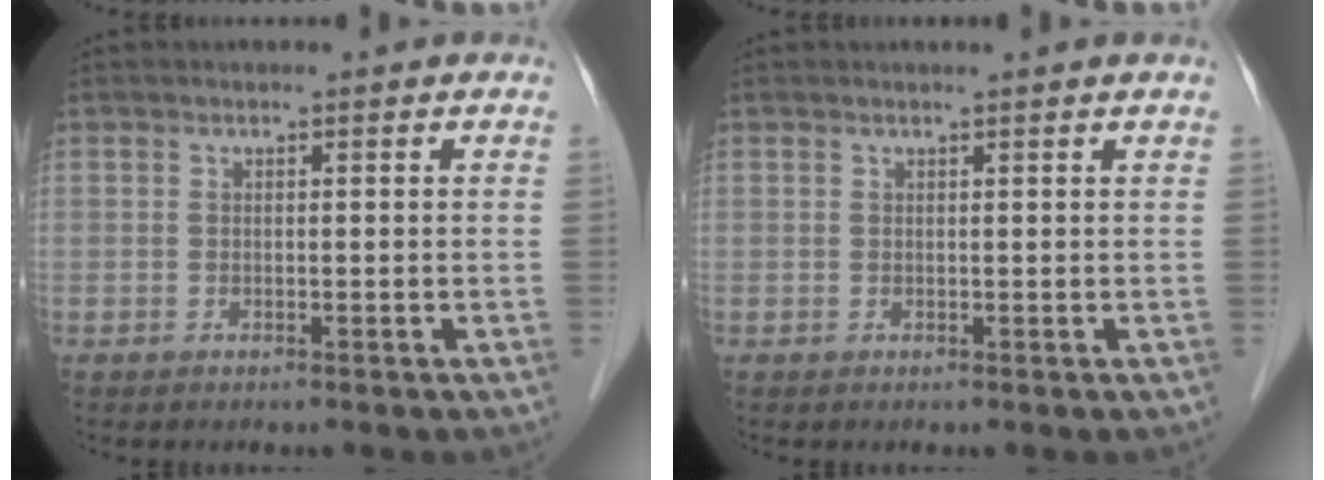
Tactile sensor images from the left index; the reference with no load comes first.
{"total": 0.7, "force": [0.6, -0.2, 0.3], "torque": [-0.007, -0.001, 0.017]}